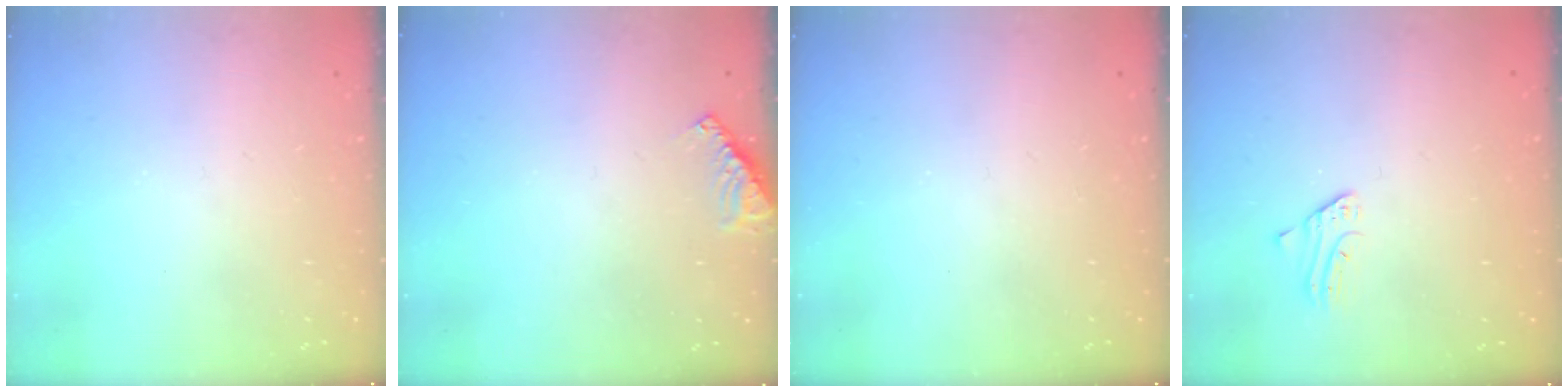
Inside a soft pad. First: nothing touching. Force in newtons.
{"total": 5.9, "press": 5.9, "slide": 0.6}
{"total": 0.0}
{"total": 1.5, "press": 1.5, "slide": 0.1}